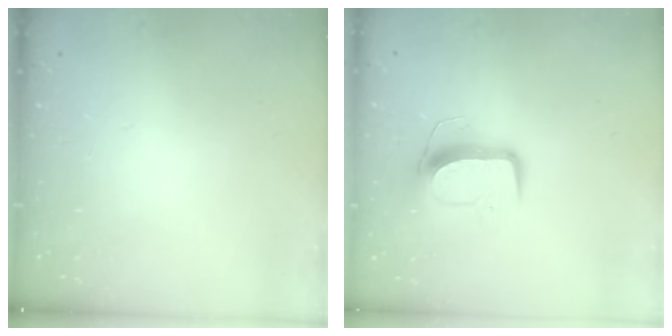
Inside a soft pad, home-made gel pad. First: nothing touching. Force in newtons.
{"total": 9.8, "press": 9.7, "slide": 1.0}